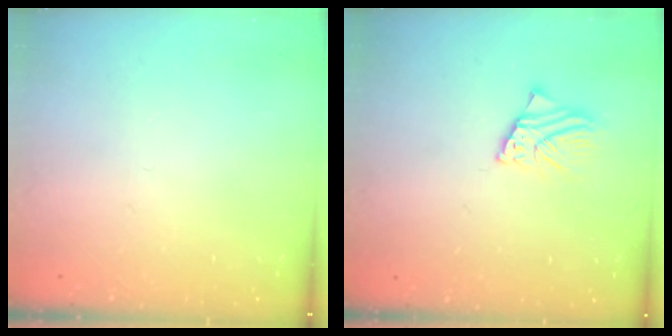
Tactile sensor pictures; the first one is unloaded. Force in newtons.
{"total": 4.5, "press": 4.4, "slide": 0.6}